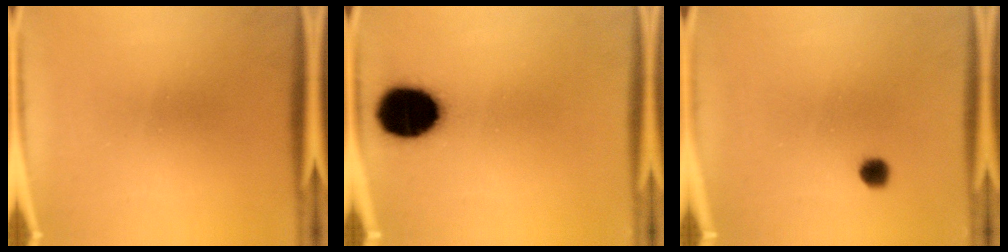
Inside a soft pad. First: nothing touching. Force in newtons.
{"total": 16.4}
{"total": 2.2}